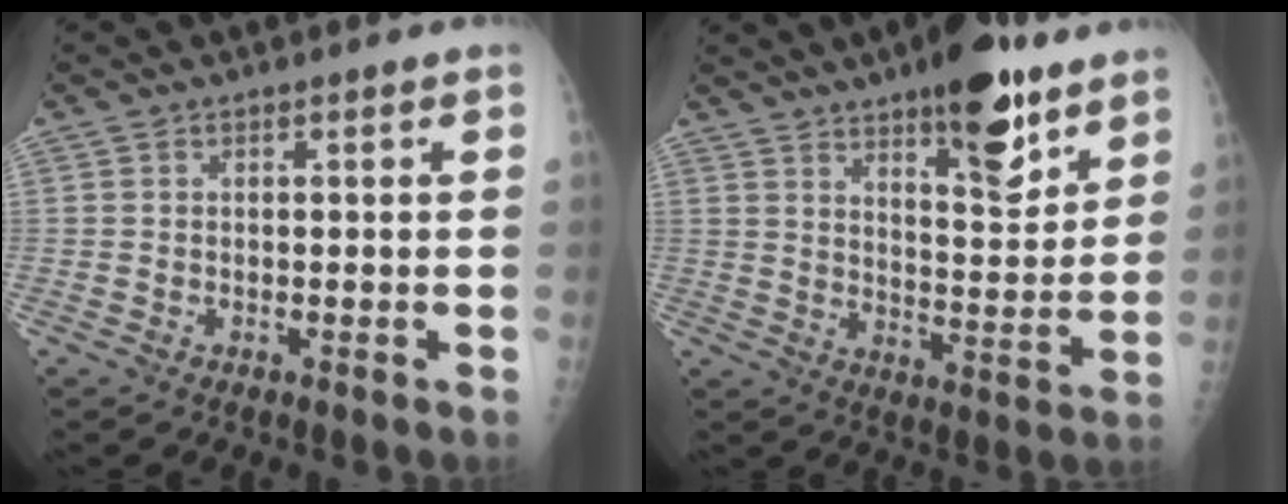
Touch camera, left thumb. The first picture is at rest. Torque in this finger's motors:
{"motor_torque": [2.33, 1.21, 1.37, -1.41, 0.44]}